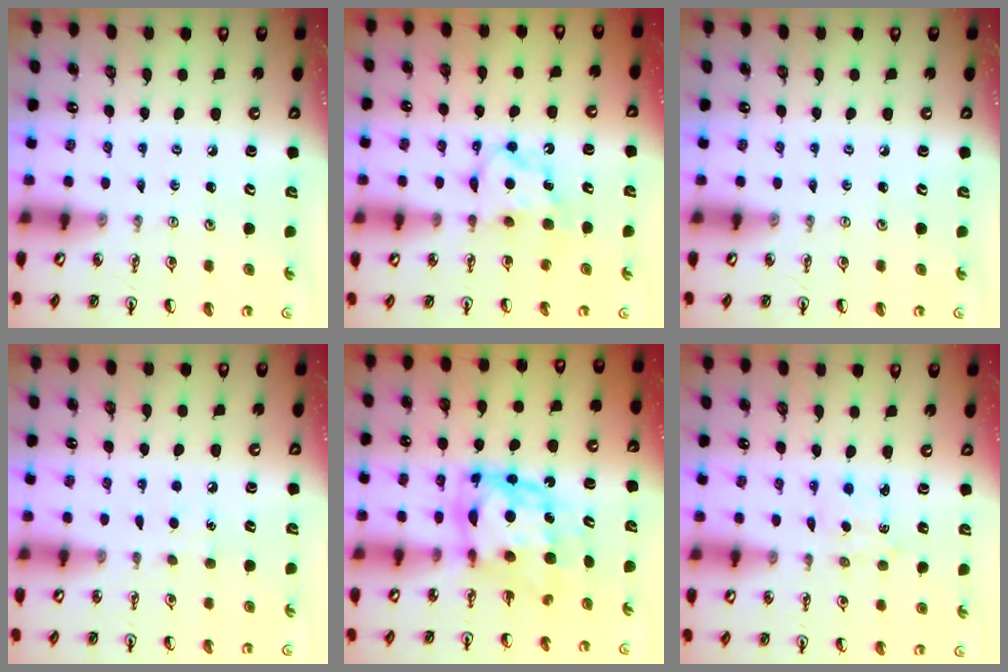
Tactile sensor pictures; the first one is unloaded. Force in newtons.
{"total": 6.5, "press": 6.5, "slide": 0.3}
{"total": 0.0}
{"total": 5.2, "press": 5.2, "slide": 0.5}
{"total": 10.4, "press": 10.4, "slide": 0.8}
{"total": 2.3, "press": 2.3, "slide": 0.3}